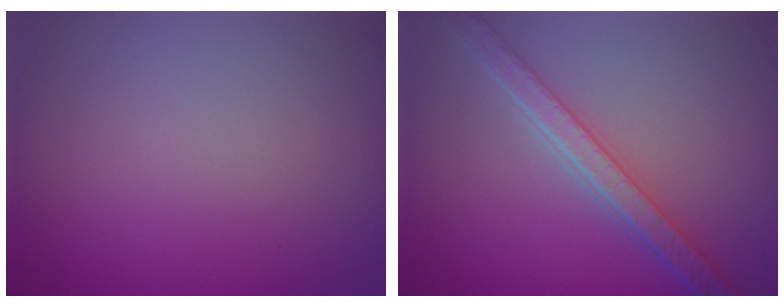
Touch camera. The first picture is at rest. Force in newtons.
{"total": 5.1, "press": 4.2, "slide": 2.9}